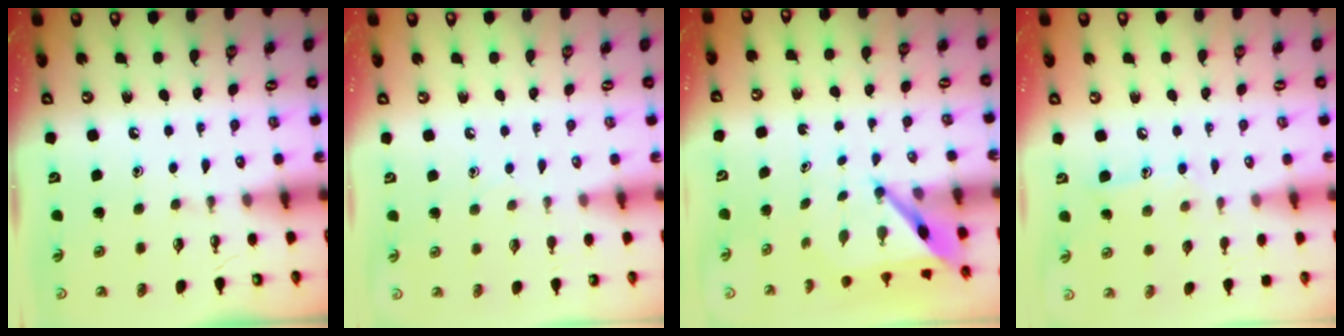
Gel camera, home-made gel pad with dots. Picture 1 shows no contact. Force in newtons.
{"total": 2.9, "press": 2.9, "slide": 0.3}
{"total": 5.0, "press": 4.9, "slide": 0.5}
{"total": 8.2, "press": 8.2, "slide": 0.6}